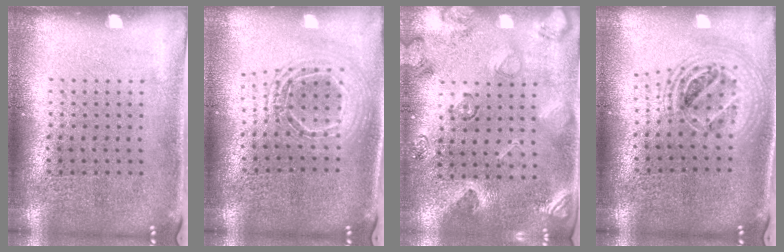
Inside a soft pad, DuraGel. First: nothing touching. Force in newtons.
{"total": 1.9, "press": 1.6, "slide": 1.0}
{"total": 2.3, "press": 1.9, "slide": 1.3}
{"total": 2.0, "press": 1.6, "slide": 1.2}